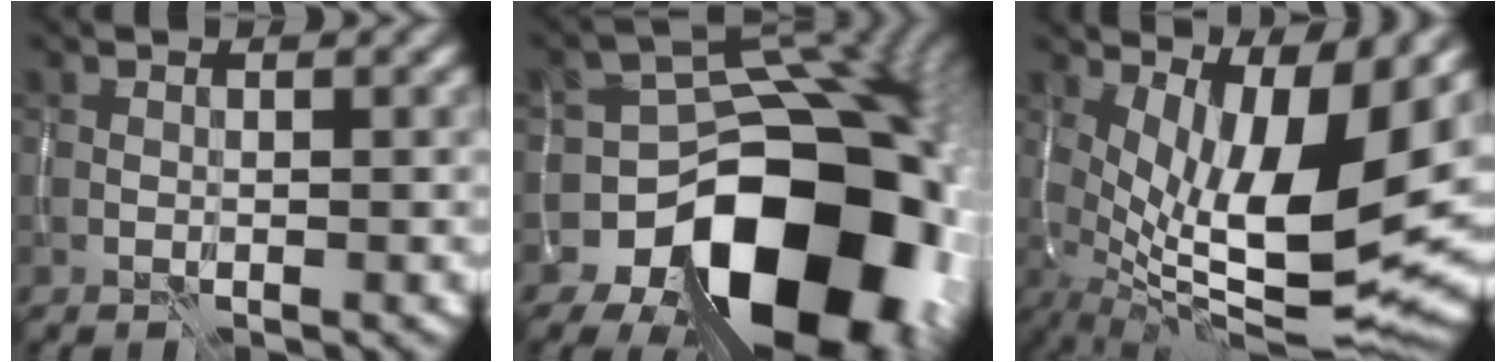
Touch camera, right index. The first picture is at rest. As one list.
[{"total": 17.6, "force": [-7.8, 11.9, 10.2], "torque": [-0.100, -0.001, -0.124]}, {"total": 12.8, "force": [1.4, 4.2, 12.0], "torque": [-0.200, -0.014, 0.040]}]